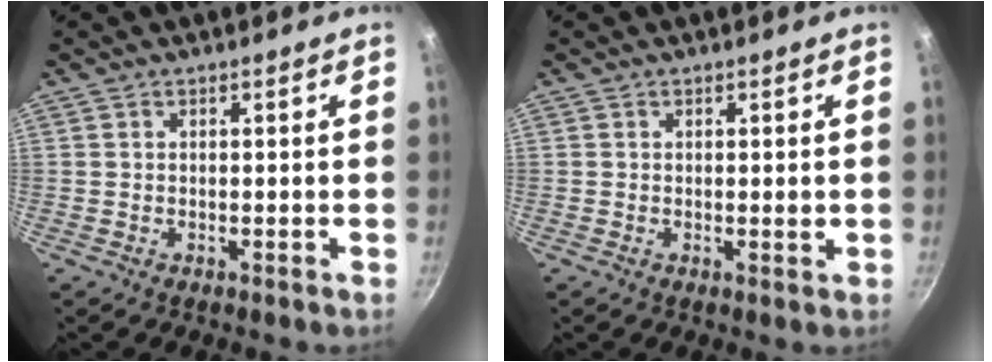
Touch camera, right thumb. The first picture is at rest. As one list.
[{"total": 0.0}]